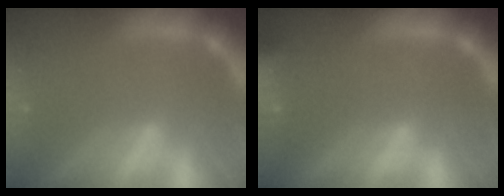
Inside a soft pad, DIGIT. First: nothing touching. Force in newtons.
{"total": 5.5}